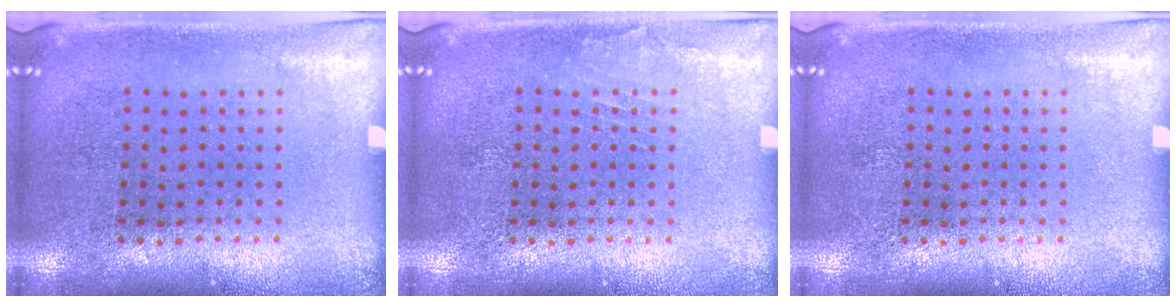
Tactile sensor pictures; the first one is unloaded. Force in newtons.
{"total": 0.7, "press": 0.7, "slide": 0.1}
{"total": 0.0}